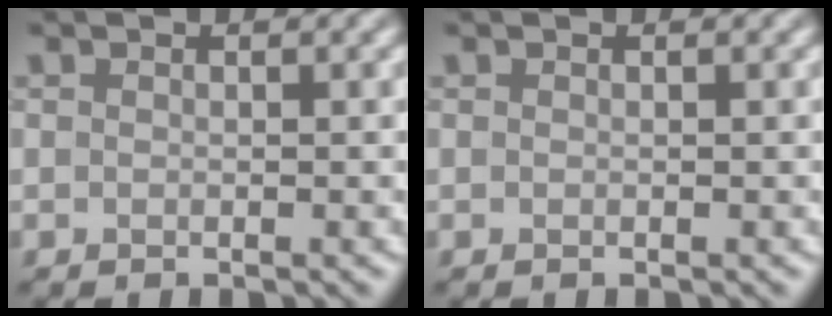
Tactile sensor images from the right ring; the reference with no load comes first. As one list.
[{"total": 0.0}]